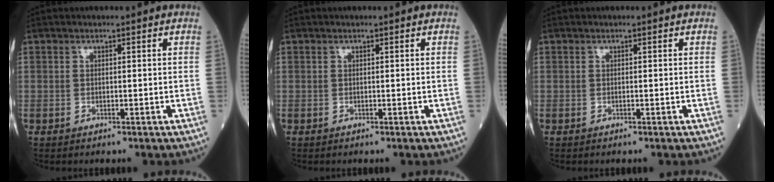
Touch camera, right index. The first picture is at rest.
{"total": 0.0}
{"total": 0.0}